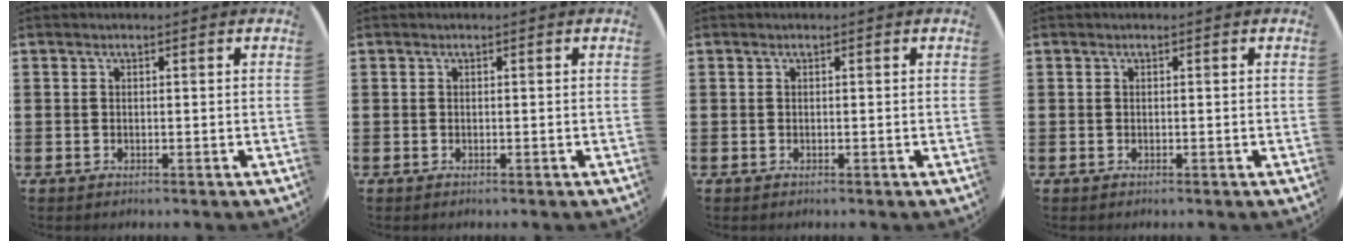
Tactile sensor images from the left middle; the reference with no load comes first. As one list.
[{"total": 0.0}, {"total": 0.0}, {"total": 0.0}]